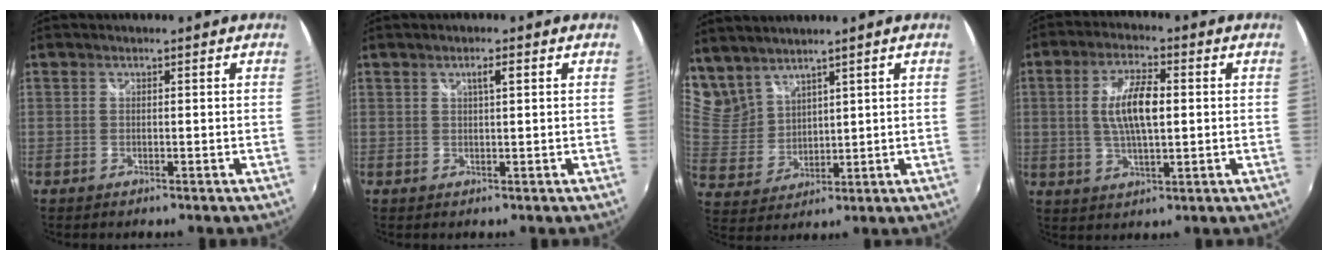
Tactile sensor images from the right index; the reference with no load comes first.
{"total": 1.9, "force": [0.7, 0.2, 1.7], "torque": [-0.029, 0.004, 0.012]}
{"total": 9.0, "force": [7.8, 4.0, 1.8], "torque": [-0.044, 0.001, 0.178]}
{"total": 9.1, "force": [0.7, 3.2, 8.5], "torque": [-0.163, 0.005, 0.015]}